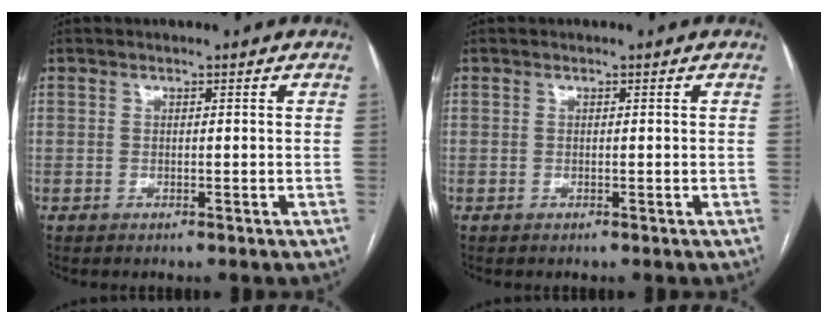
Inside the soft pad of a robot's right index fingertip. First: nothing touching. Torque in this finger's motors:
{"motor_torque": [0.03, 0.03, -0.02, 0.00]}